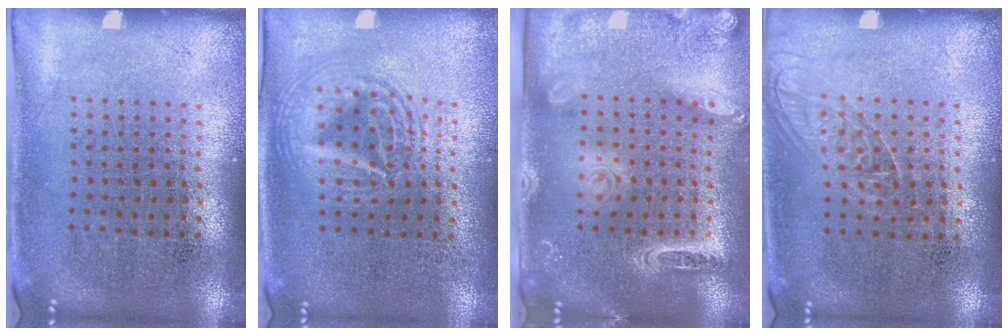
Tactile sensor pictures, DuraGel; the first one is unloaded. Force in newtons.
{"total": 2.9, "press": 2.8, "slide": 0.3}
{"total": 2.3, "press": 2.0, "slide": 1.2}
{"total": 1.2, "press": 1.1, "slide": 0.5}